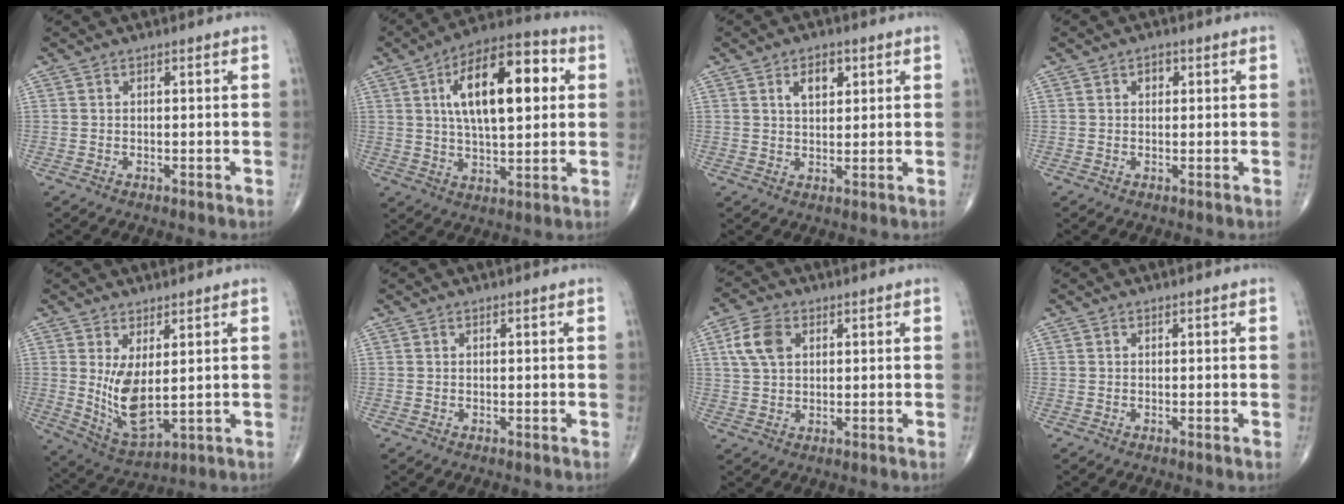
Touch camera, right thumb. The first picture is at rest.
{"total": 18.9, "force": [4.4, 8.4, 16.3], "torque": [-0.240, 0.012, 0.065]}
{"total": 5.0, "force": [2.1, 2.9, 3.5], "torque": [-0.041, -0.008, 0.034]}
{"total": 1.8, "force": [0.6, 1.3, 1.0], "torque": [-0.005, 0.001, 0.005]}
{"total": 9.1, "force": [1.3, 3.8, 8.2], "torque": [-0.151, -0.029, 0.042]}
{"total": 0.0}
{"total": 6.8, "force": [2.1, 4.5, 4.6], "torque": [-0.088, 0.003, 0.039]}
{"total": 0.0}